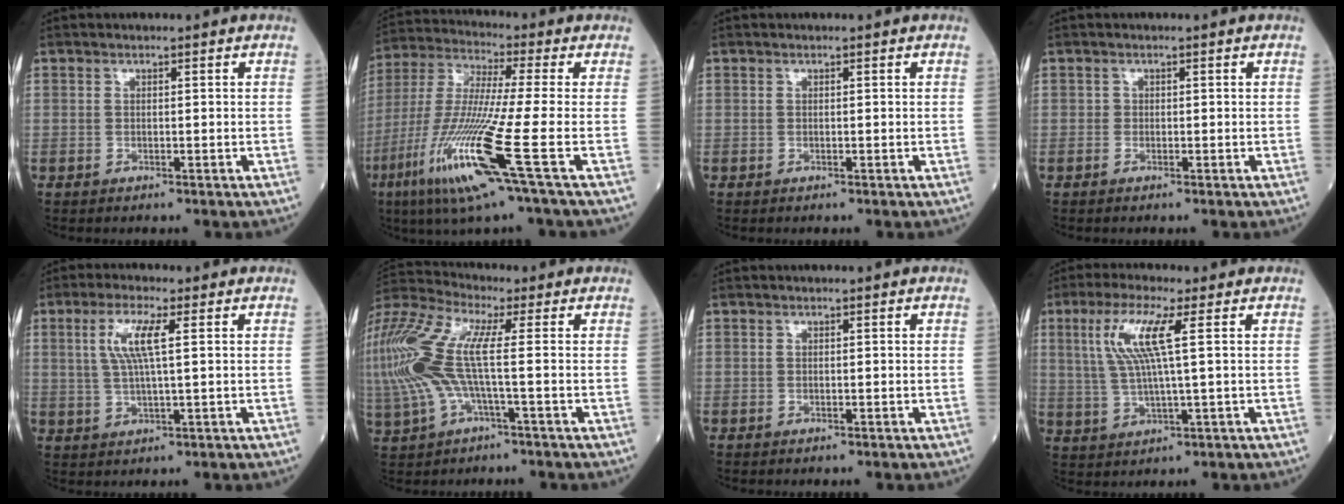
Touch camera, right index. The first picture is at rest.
{"total": 16.2, "force": [-6.6, -1.0, 14.8], "torque": [-0.319, -0.034, -0.131]}
{"total": 0.0}
{"total": 0.5, "force": [0.0, 0.5, 0.1], "torque": [0.002, 0.003, -0.002]}
{"total": 6.1, "force": [1.7, 0.4, 5.8], "torque": [-0.125, 0.006, 0.036]}
{"total": 17.2, "force": [0.1, 5.1, 16.4], "torque": [-0.402, 0.023, -0.005]}
{"total": 0.0}
{"total": 8.3, "force": [2.5, 0.1, 7.9], "torque": [-0.173, 0.010, 0.050]}